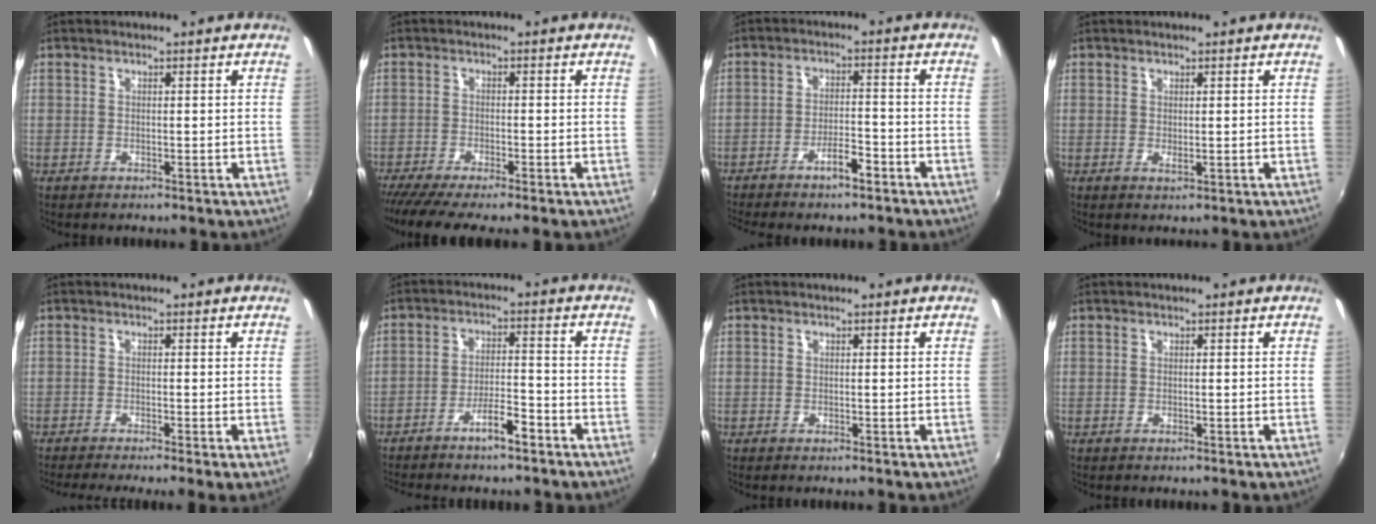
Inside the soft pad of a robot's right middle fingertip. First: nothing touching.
{"total": 7.2, "force": [-6.0, 0.2, 3.9], "torque": [-0.090, -0.031, -0.103]}
{"total": 5.3, "force": [-4.0, 1.1, 3.3], "torque": [-0.069, 0.004, -0.064]}
{"total": 0.8, "force": [0.2, 0.3, 0.7], "torque": [-0.011, -0.001, 0.003]}
{"total": 4.4, "force": [-3.2, -0.8, 2.9], "torque": [-0.059, -0.019, -0.056]}
{"total": 6.1, "force": [-4.7, 1.0, 3.8], "torque": [-0.080, 0.008, -0.077]}
{"total": 0.0}
{"total": 0.0}